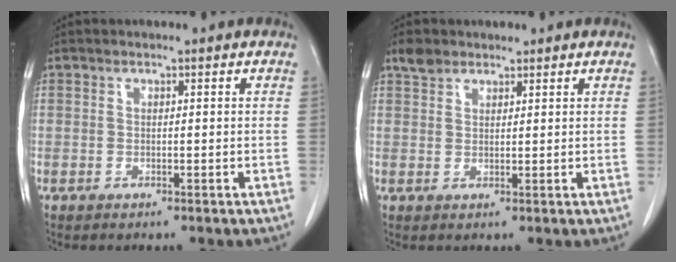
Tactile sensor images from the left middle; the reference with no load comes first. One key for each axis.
{"total": 2.5, "fx": 2.0, "fy": 1.5, "fz": 0.5, "tx": -0.013, "ty": 0.012, "tz": 0.036}